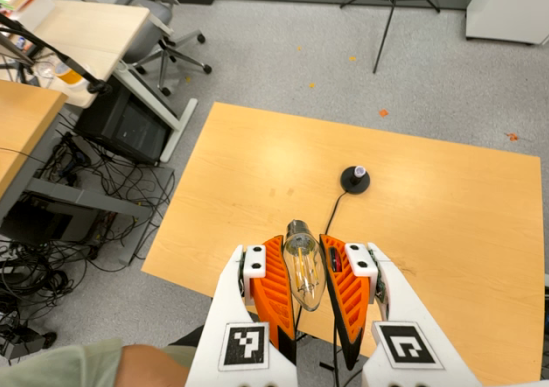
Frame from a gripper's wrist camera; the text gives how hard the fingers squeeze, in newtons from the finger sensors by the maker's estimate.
{"total": 21.6, "left": 23.8, "right": 19.5}